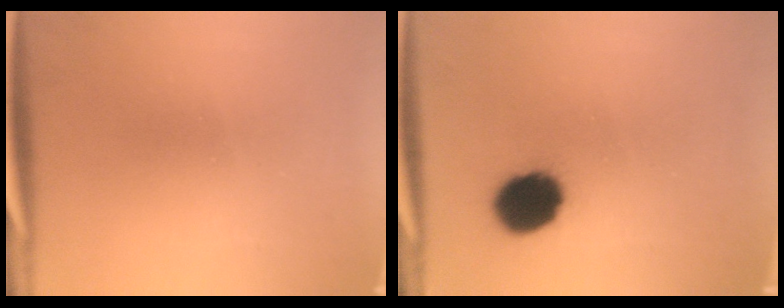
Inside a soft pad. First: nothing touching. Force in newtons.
{"total": 10.8}